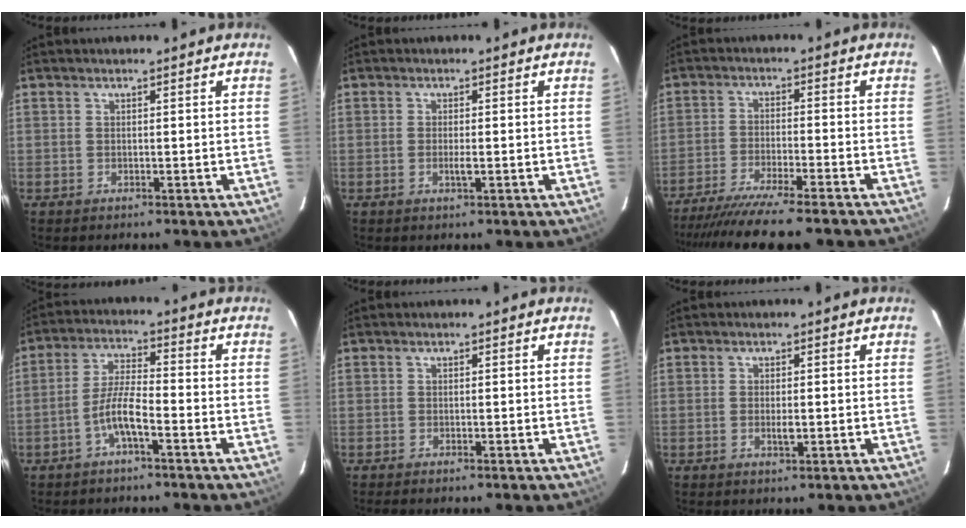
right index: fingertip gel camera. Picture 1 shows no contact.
{"total": 1.6, "force": [-0.5, 0.3, 1.6], "torque": [-0.030, -0.002, -0.009]}
{"total": 15.9, "force": [-13.8, 0.6, 7.8], "torque": [-0.161, -0.039, -0.221]}
{"total": 5.7, "force": [-3.1, 0.8, 4.8], "torque": [-0.102, 0.009, -0.058]}
{"total": 0.6, "force": [-0.5, -0.1, 0.3], "torque": [-0.005, 0.000, -0.009]}
{"total": 2.0, "force": [-0.4, 0.8, 1.8], "torque": [-0.032, -0.002, -0.007]}